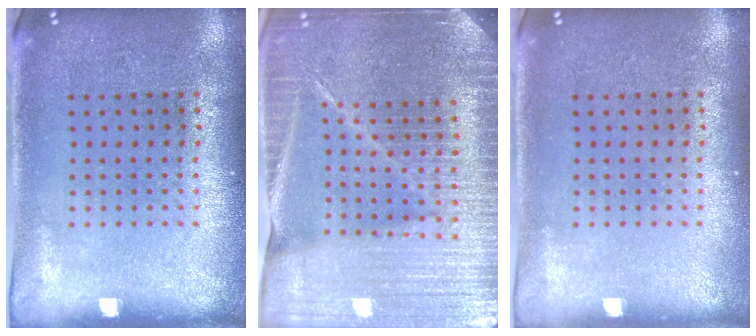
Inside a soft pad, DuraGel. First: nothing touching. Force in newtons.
{"total": 5.1, "press": 4.6, "slide": 2.2}
{"total": 0.0}